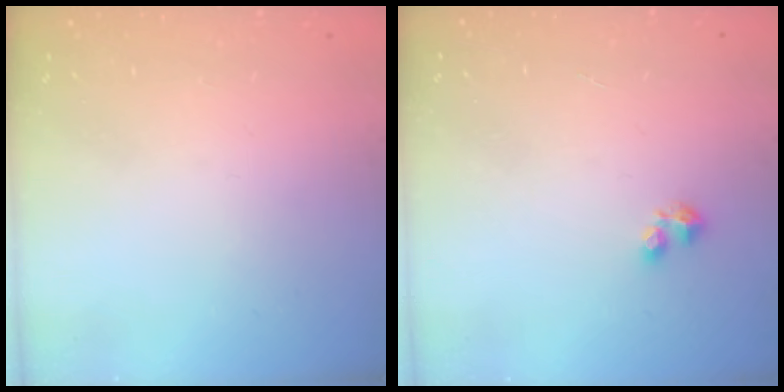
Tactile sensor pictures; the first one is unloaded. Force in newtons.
{"total": 2.4, "press": 2.3, "slide": 0.6}